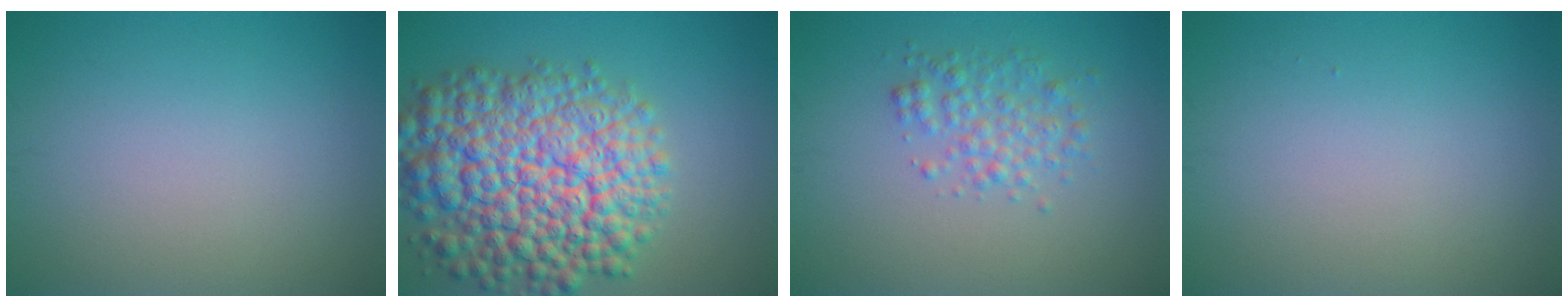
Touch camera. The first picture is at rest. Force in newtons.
{"total": 12.8, "press": 12.8, "slide": 0.5}
{"total": 2.6, "press": 2.6, "slide": 0.0}
{"total": 0.0}